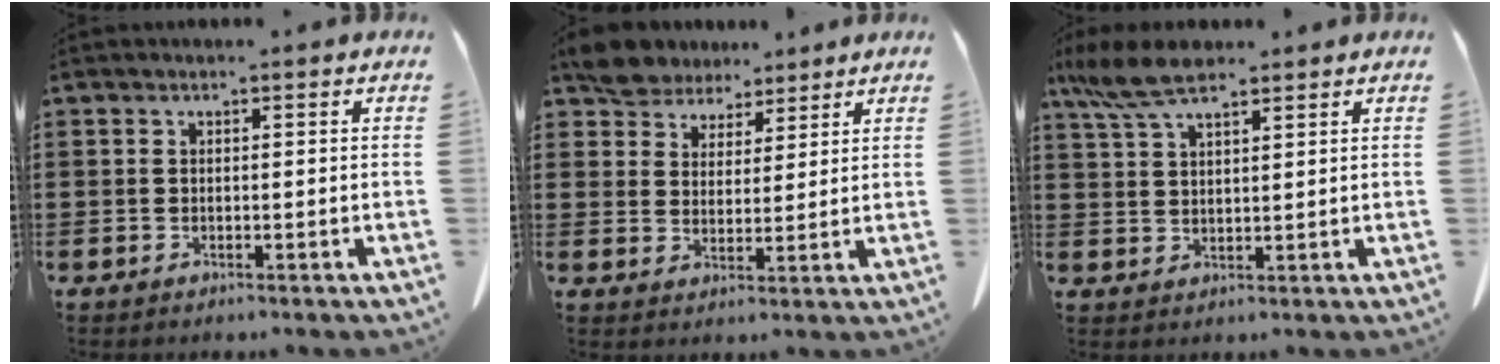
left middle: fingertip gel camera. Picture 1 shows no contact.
{"total": 6.1, "force": [5.5, 2.4, 0.6], "torque": [-0.041, -0.013, 0.106]}
{"total": 6.9, "force": [5.0, 1.9, 4.2], "torque": [-0.102, -0.006, 0.092]}